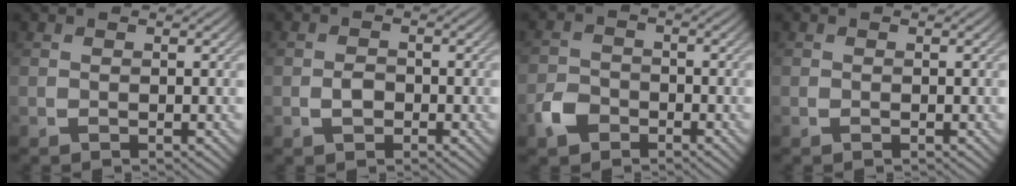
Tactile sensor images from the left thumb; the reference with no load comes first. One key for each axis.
{"total": 1.9, "fx": -0.8, "fy": 1.4, "fz": 1.1, "tx": -0.025, "ty": -0.001, "tz": -0.017}
{"total": 4.0, "fx": -2.4, "fy": 2.8, "fz": 1.5, "tx": -0.039, "ty": -0.003, "tz": -0.056}
{"total": 0.0}